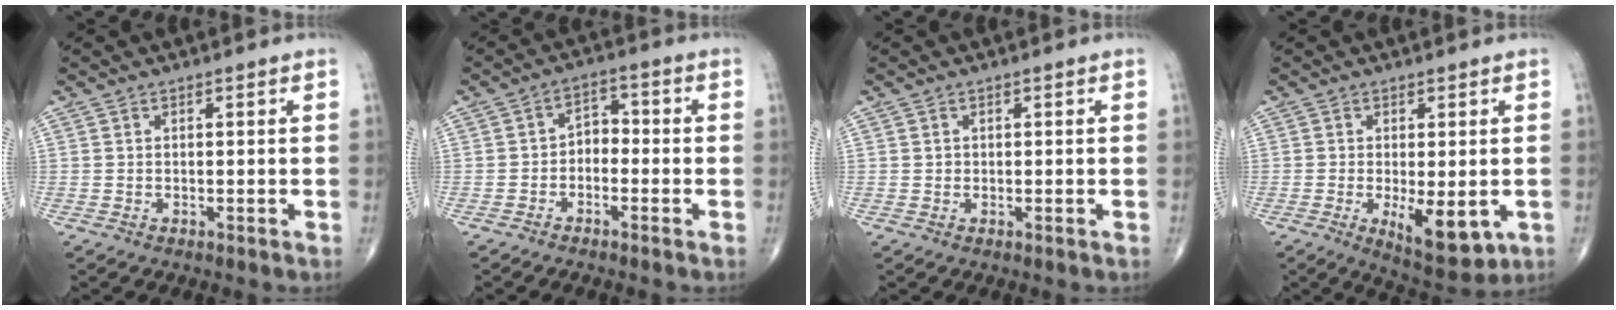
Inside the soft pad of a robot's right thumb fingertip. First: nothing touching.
{"total": 4.0, "force": [-1.4, 2.9, 2.4], "torque": [-0.020, 0.029, -0.037]}
{"total": 0.6, "force": [0.1, 0.6, 0.1], "torque": [0.002, 0.002, 0.002]}
{"total": 8.9, "force": [-2.2, 3.6, 7.8], "torque": [-0.103, -0.020, -0.026]}